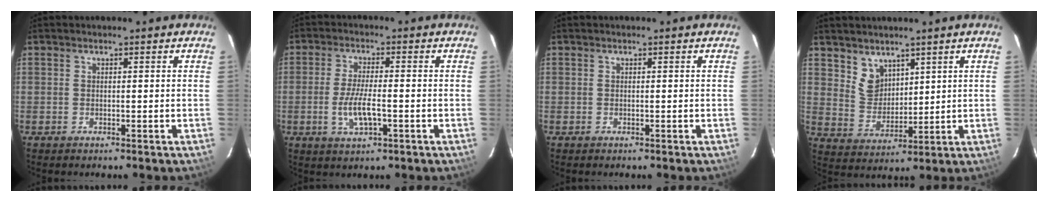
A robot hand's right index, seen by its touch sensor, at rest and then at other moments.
{"total": 6.8, "force": [-2.0, 1.9, 6.2], "torque": [-0.125, -0.007, -0.036]}
{"total": 0.0}
{"total": 6.2, "force": [4.2, 4.1, 1.8], "torque": [-0.026, 0.006, 0.093]}